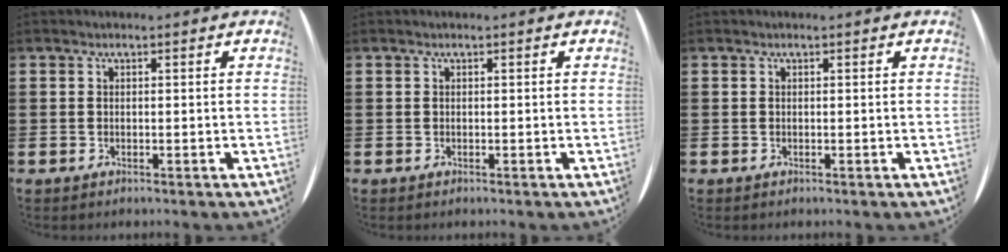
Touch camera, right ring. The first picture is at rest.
{"total": 0.0}
{"total": 0.0}